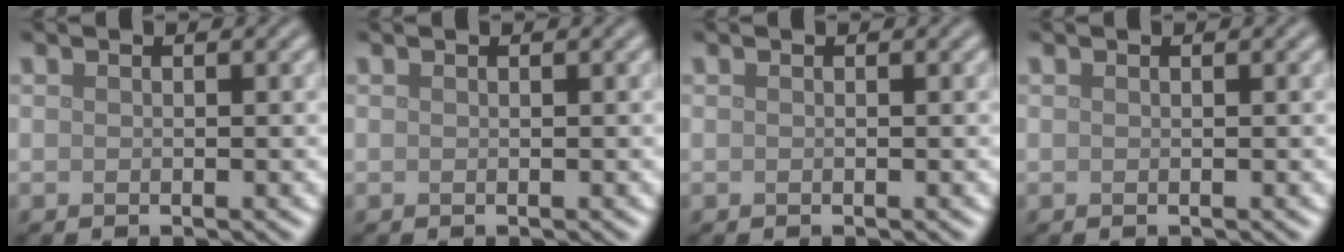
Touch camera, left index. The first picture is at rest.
{"total": 0.0}
{"total": 0.0}
{"total": 0.0}